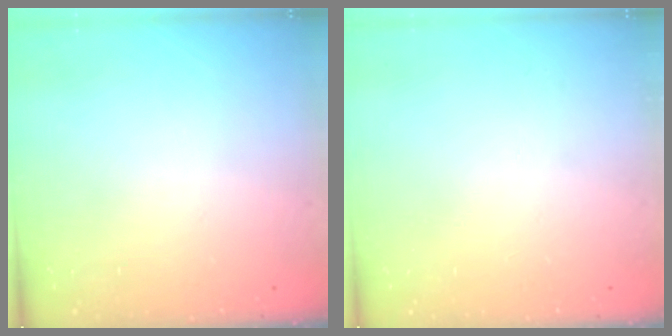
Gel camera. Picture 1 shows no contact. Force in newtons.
{"total": 0.0}